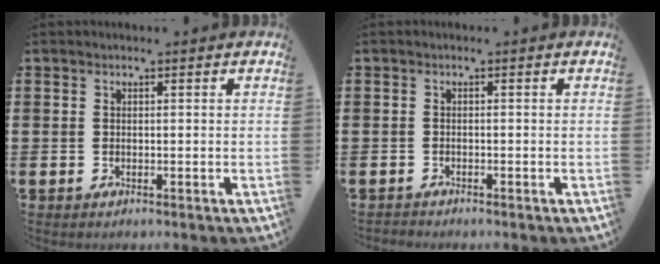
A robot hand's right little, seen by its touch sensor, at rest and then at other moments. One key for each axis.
{"total": 0.5, "fx": -0.5, "fy": 0.1, "fz": -0.1, "tx": -0.001, "ty": -0.002, "tz": -0.011}